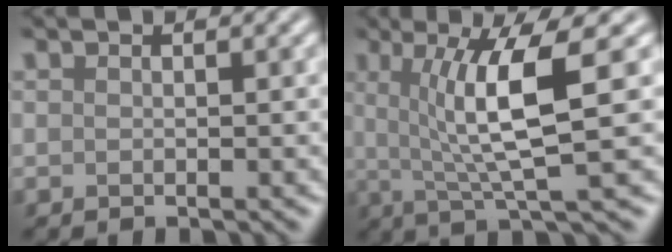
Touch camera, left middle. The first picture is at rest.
{"total": 7.2, "force": [1.2, 1.3, 6.9], "torque": [-0.113, 0.000, 0.021]}